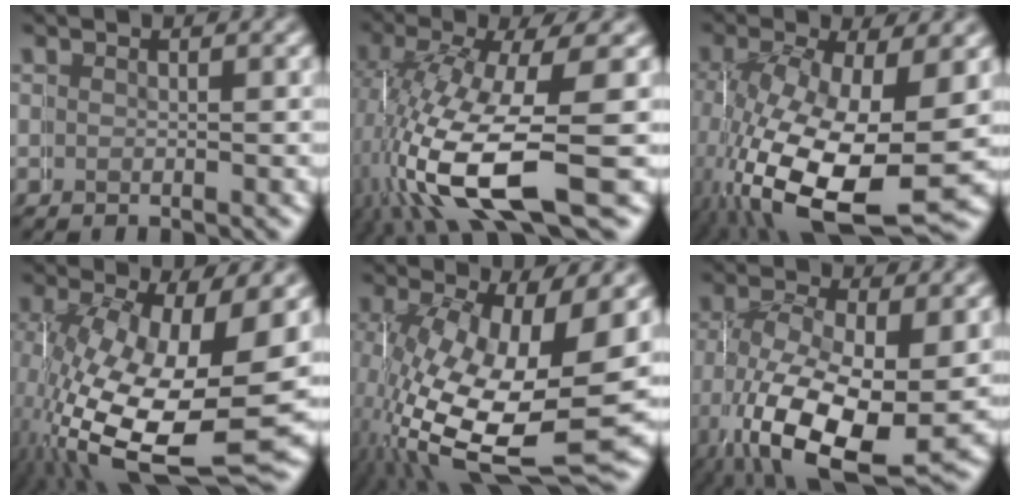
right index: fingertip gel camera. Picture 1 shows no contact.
{"total": 10.0, "force": [-1.6, 5.1, 8.4], "torque": [-0.188, -0.035, 0.001]}
{"total": 11.2, "force": [-2.0, 6.4, 9.1], "torque": [-0.206, -0.069, 0.008]}
{"total": 12.5, "force": [-1.6, 6.6, 10.5], "torque": [-0.226, -0.069, 0.022]}
{"total": 12.5, "force": [-1.2, 6.6, 10.5], "torque": [-0.225, -0.066, 0.026]}
{"total": 8.5, "force": [-1.6, 5.1, 6.6], "torque": [-0.149, -0.045, 0.004]}